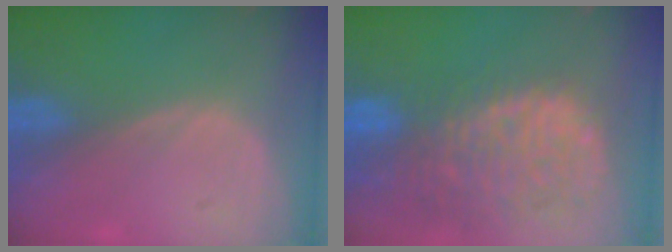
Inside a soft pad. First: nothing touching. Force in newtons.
{"total": 14.1, "press": 11.6, "slide": 8.0}